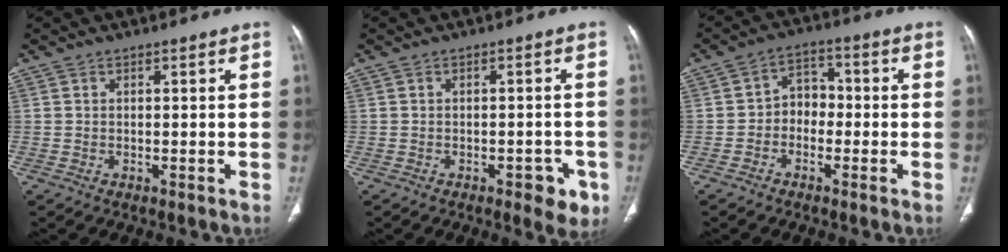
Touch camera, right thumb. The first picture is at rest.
{"total": 5.1, "force": [-2.4, 2.5, 3.8], "torque": [-0.023, 0.008, -0.026]}
{"total": 5.2, "force": [-1.4, 4.1, 2.8], "torque": [-0.016, 0.029, -0.038]}